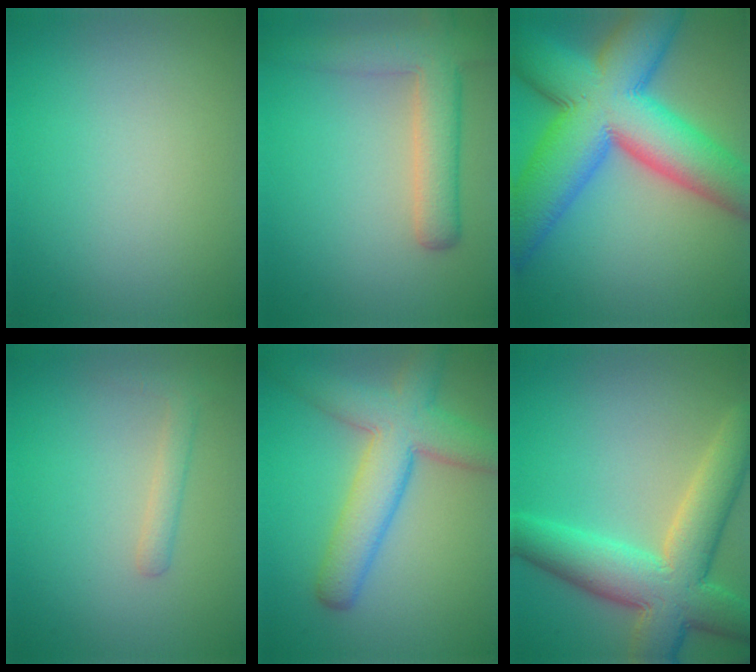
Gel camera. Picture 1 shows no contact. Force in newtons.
{"total": 5.3, "press": 5.3, "slide": 0.4}
{"total": 15.4, "press": 15.4, "slide": 0.6}
{"total": 1.6, "press": 1.6, "slide": 0.1}
{"total": 7.0, "press": 7.0, "slide": 0.3}
{"total": 9.2, "press": 9.2, "slide": 0.8}